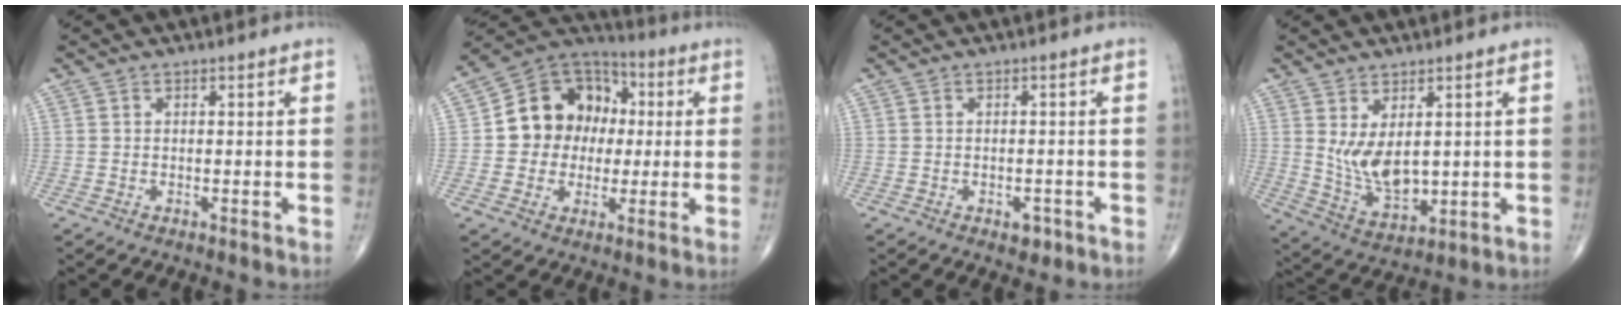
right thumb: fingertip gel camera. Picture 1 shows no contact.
{"total": 14.7, "force": [0.6, 12.7, 7.5], "torque": [-0.072, 0.027, 0.005]}
{"total": 2.3, "force": [-1.1, 1.4, 1.4], "torque": [-0.011, 0.002, -0.011]}
{"total": 8.8, "force": [1.8, 4.7, 7.3], "torque": [-0.120, -0.025, 0.054]}